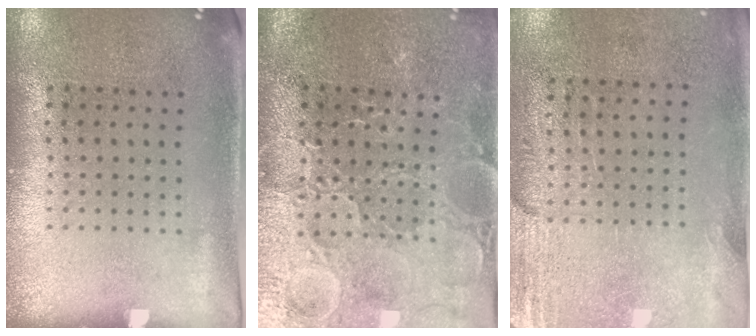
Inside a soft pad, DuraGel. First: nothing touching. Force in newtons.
{"total": 3.7, "press": 3.6, "slide": 0.9}
{"total": 2.8, "press": 2.5, "slide": 1.4}